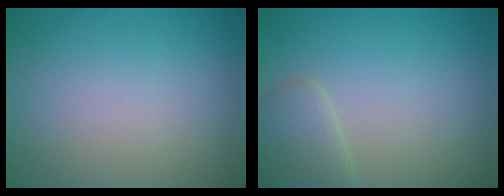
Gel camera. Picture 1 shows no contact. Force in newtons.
{"total": 2.3, "press": 2.3, "slide": 0.1}